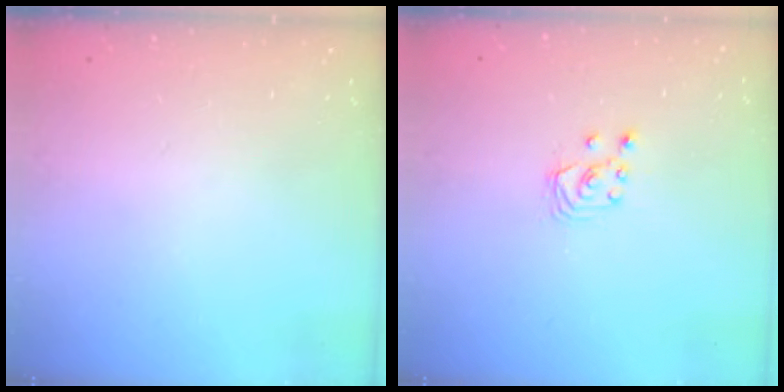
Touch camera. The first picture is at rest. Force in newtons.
{"total": 3.0, "press": 3.0, "slide": 0.3}